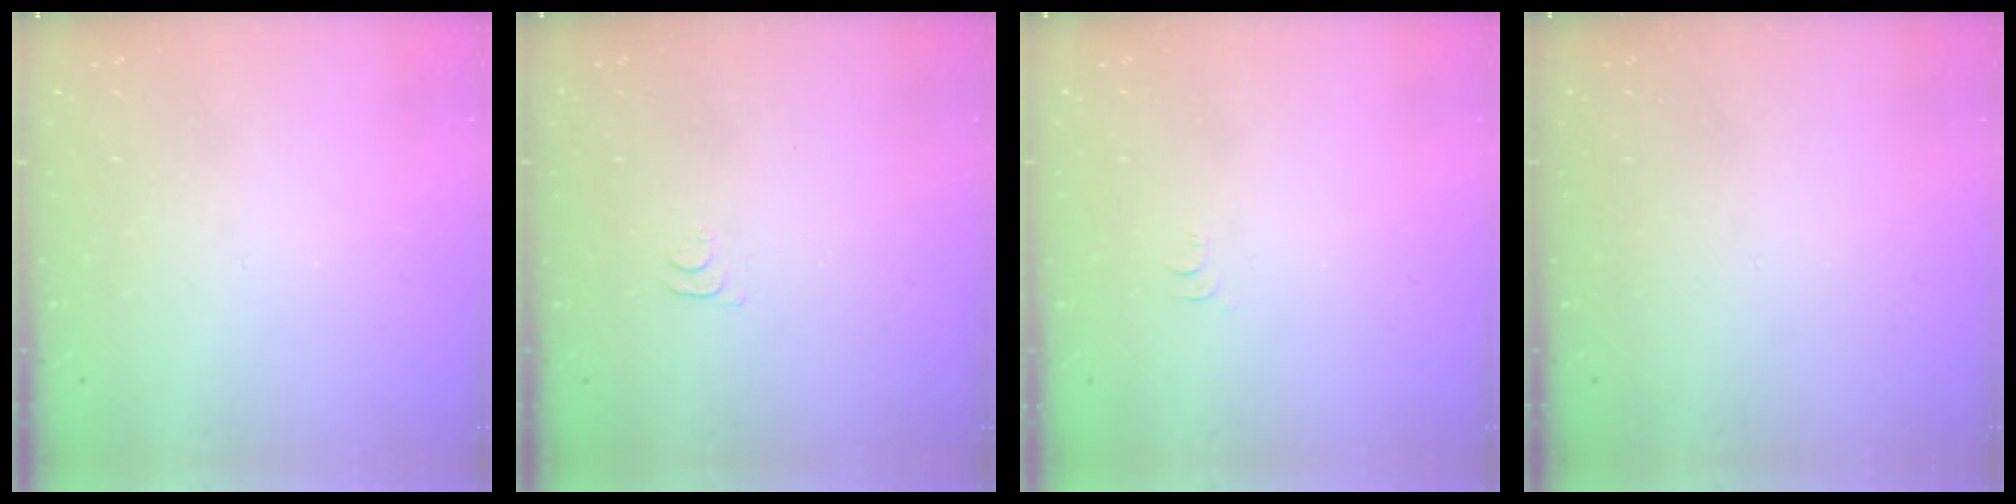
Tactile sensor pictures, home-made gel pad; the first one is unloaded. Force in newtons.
{"total": 3.1, "press": 3.1, "slide": 0.5}
{"total": 3.1, "press": 3.1, "slide": 0.4}
{"total": 0.0}